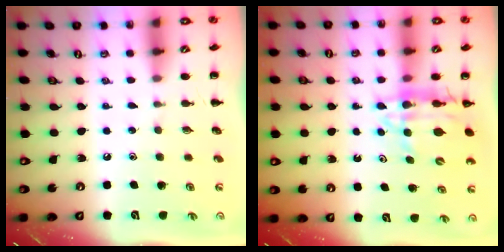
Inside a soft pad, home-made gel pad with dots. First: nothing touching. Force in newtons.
{"total": 11.3, "press": 10.7, "slide": 3.7}